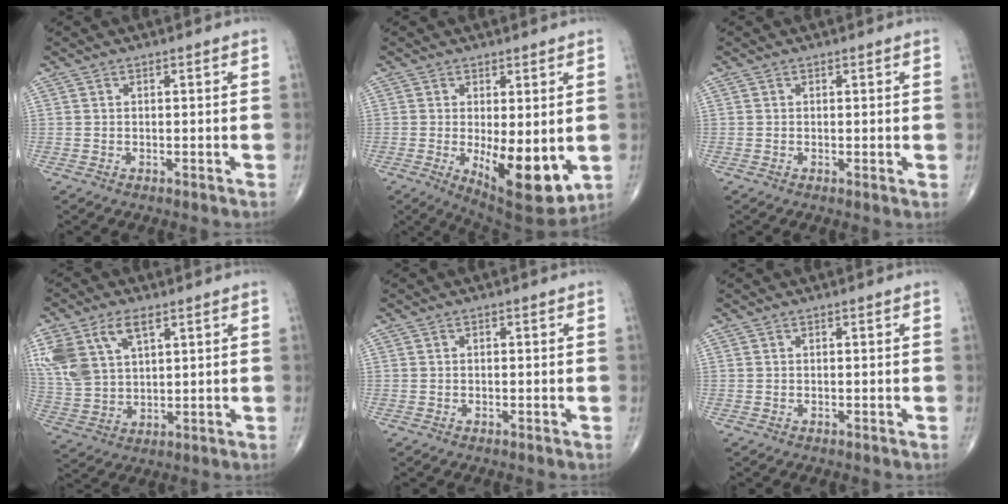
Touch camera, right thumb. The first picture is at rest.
{"total": 12.3, "force": [-2.0, 4.8, 11.1], "torque": [-0.149, -0.029, -0.015]}
{"total": 0.7, "force": [0.1, 0.1, 0.7], "torque": [-0.013, -0.003, -0.002]}
{"total": 13.6, "force": [6.3, 7.7, 9.3], "torque": [-0.204, -0.007, 0.131]}
{"total": 0.0}
{"total": 0.0}